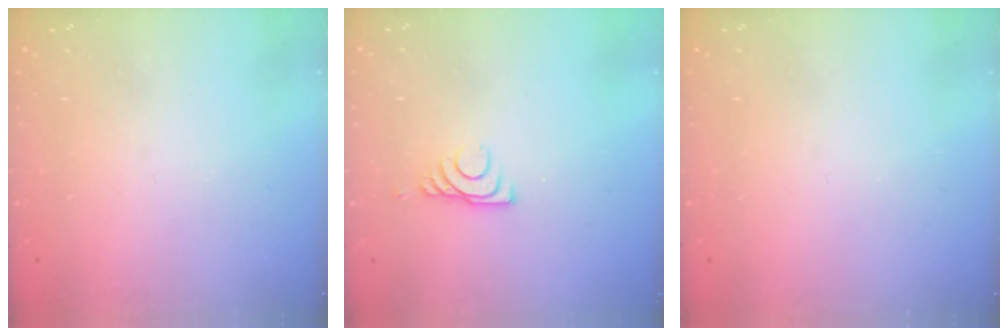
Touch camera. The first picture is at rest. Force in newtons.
{"total": 5.9, "press": 5.9, "slide": 0.9}
{"total": 0.0}